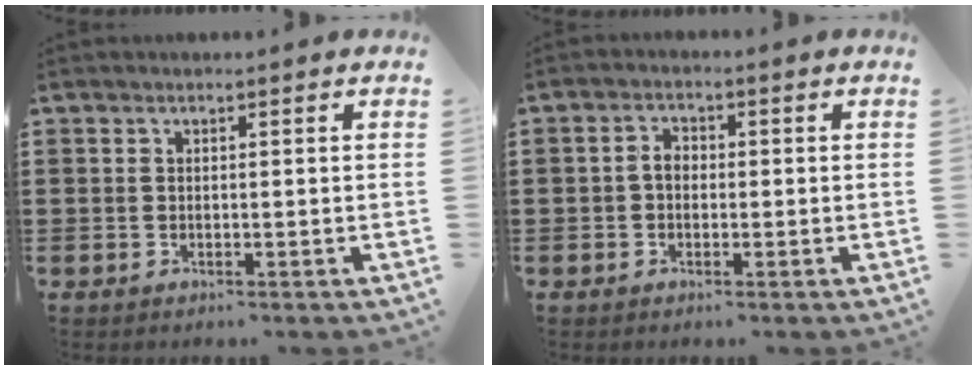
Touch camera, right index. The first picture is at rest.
{"total": 2.3, "force": [-0.3, 1.5, 1.7], "torque": [-0.035, 0.005, -0.007]}